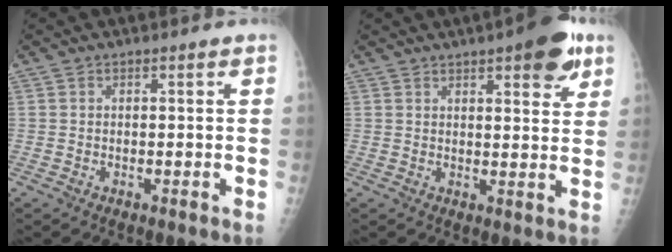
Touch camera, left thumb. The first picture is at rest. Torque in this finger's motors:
{"motor_torque": [0.95, 0.77, 0.74, -0.26, 0.18]}